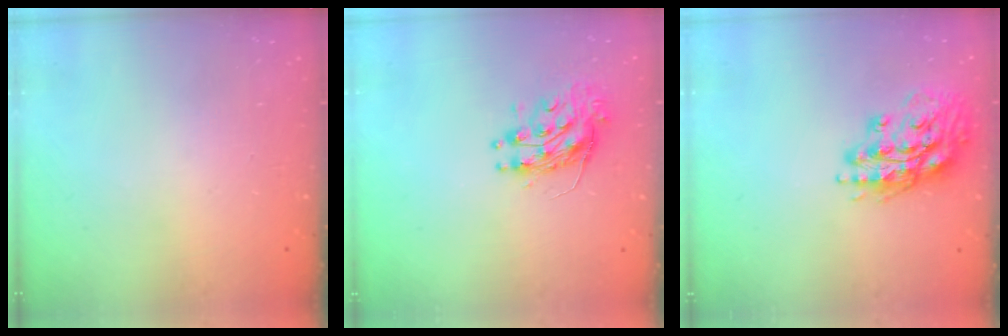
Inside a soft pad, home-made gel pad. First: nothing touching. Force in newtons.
{"total": 10.9, "press": 10.8, "slide": 0.8}
{"total": 16.7, "press": 16.5, "slide": 2.3}